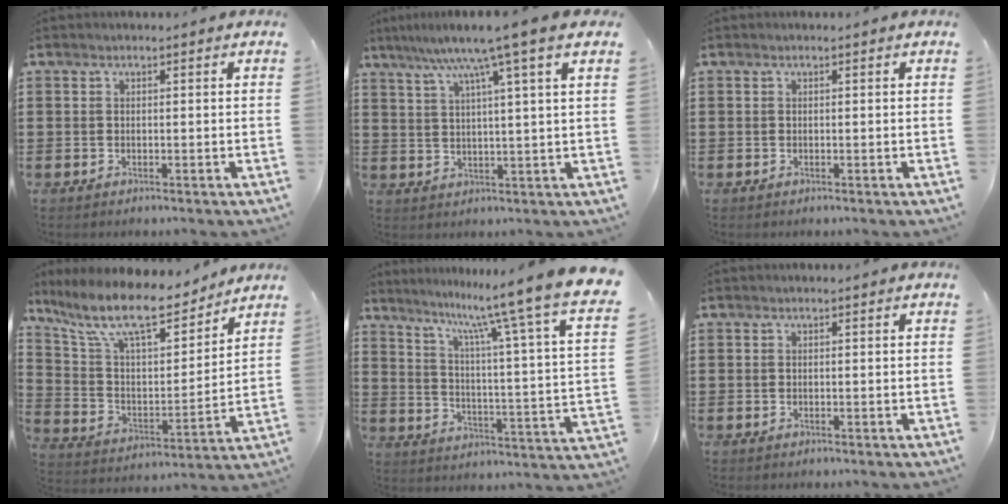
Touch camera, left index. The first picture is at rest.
{"total": 8.1, "force": [5.1, -0.8, 6.2], "torque": [-0.129, -0.017, 0.079]}
{"total": 0.0}
{"total": 12.0, "force": [9.8, 2.5, 6.5], "torque": [-0.167, -0.053, 0.171]}
{"total": 10.1, "force": [8.3, -1.4, 5.7], "torque": [-0.119, -0.078, 0.121]}
{"total": 0.0}